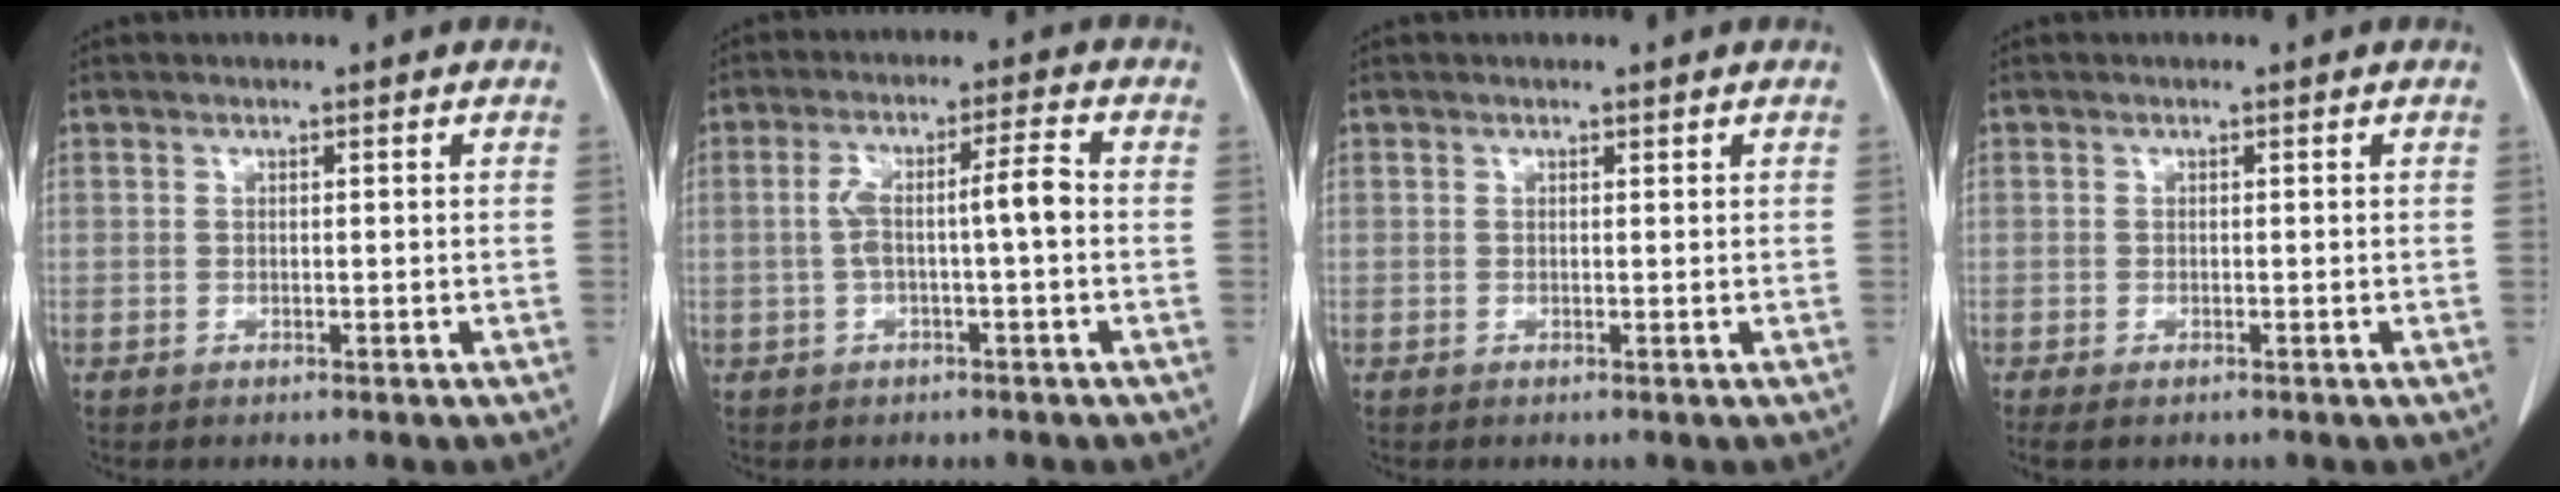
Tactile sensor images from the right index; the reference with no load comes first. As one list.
[{"total": 6.1, "force": [-0.4, 0.7, 6.0], "torque": [-0.116, 0.026, -0.004]}, {"total": 0.0}, {"total": 1.4, "force": [-1.0, 0.4, 0.9], "torque": [-0.012, -0.003, -0.013]}]